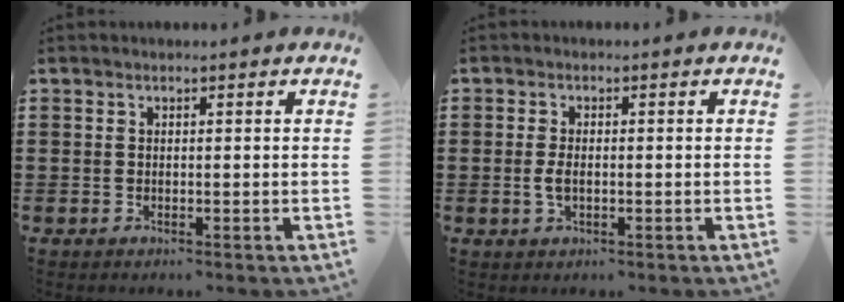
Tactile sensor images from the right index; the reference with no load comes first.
{"total": 2.3, "force": [-0.3, 1.0, 2.1], "torque": [-0.054, -0.006, -0.010]}